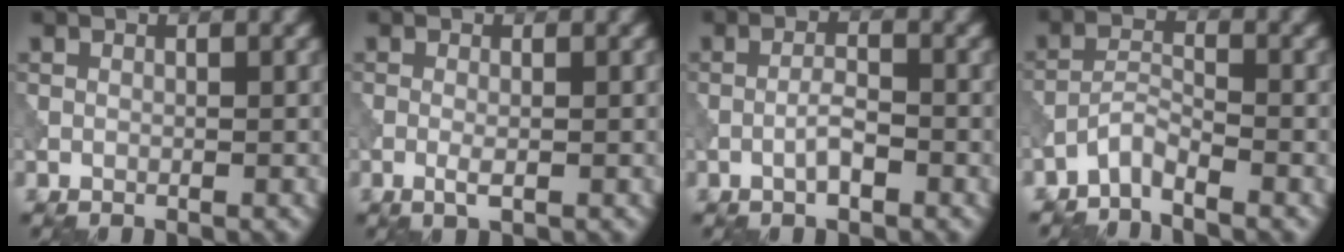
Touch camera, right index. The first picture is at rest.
{"total": 1.3, "force": [-0.4, 0.3, 1.2], "torque": [-0.026, -0.003, -0.011]}
{"total": 2.1, "force": [-1.0, 0.5, 1.8], "torque": [-0.034, 0.006, -0.022]}
{"total": 2.5, "force": [-2.3, 0.3, 0.9], "torque": [-0.018, 0.006, -0.053]}